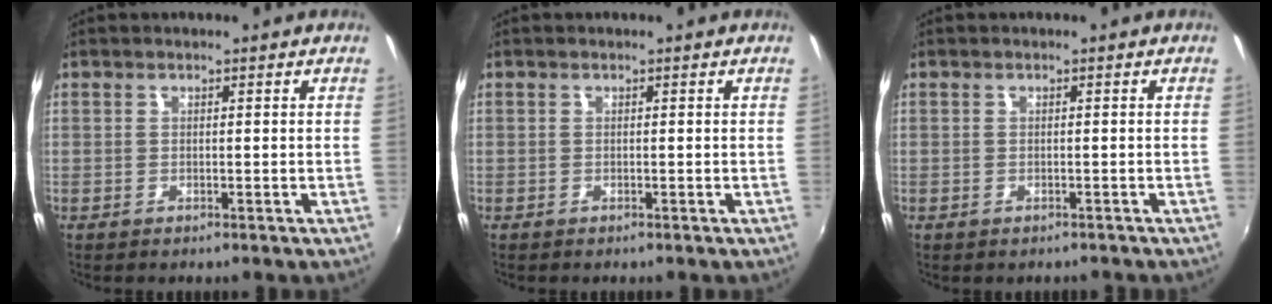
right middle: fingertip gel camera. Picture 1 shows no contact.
{"total": 0.0}
{"total": 1.0, "force": [-0.8, 0.5, 0.3], "torque": [-0.008, -0.003, -0.009]}